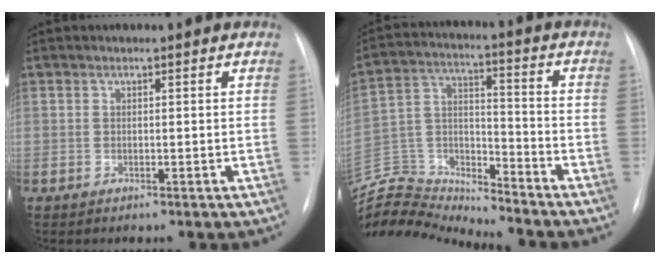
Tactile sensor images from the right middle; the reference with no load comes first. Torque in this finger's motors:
{"motor_torque": [0.94, -1.19, 0.16, 0.13]}